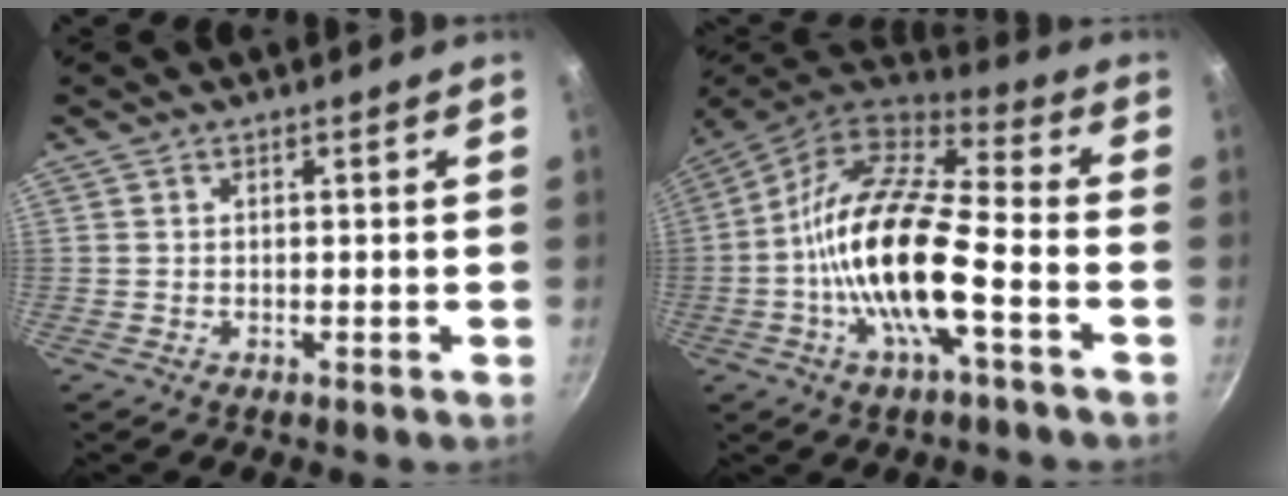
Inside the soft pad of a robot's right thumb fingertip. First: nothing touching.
{"total": 19.8, "force": [-4.7, 6.9, 18.0], "torque": [-0.340, 0.039, -0.108]}